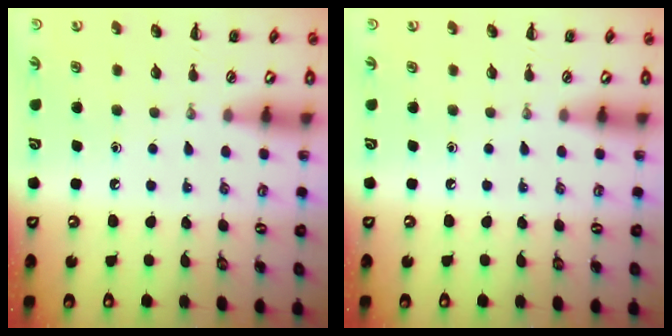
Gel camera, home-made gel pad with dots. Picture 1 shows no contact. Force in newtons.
{"total": 0.0}